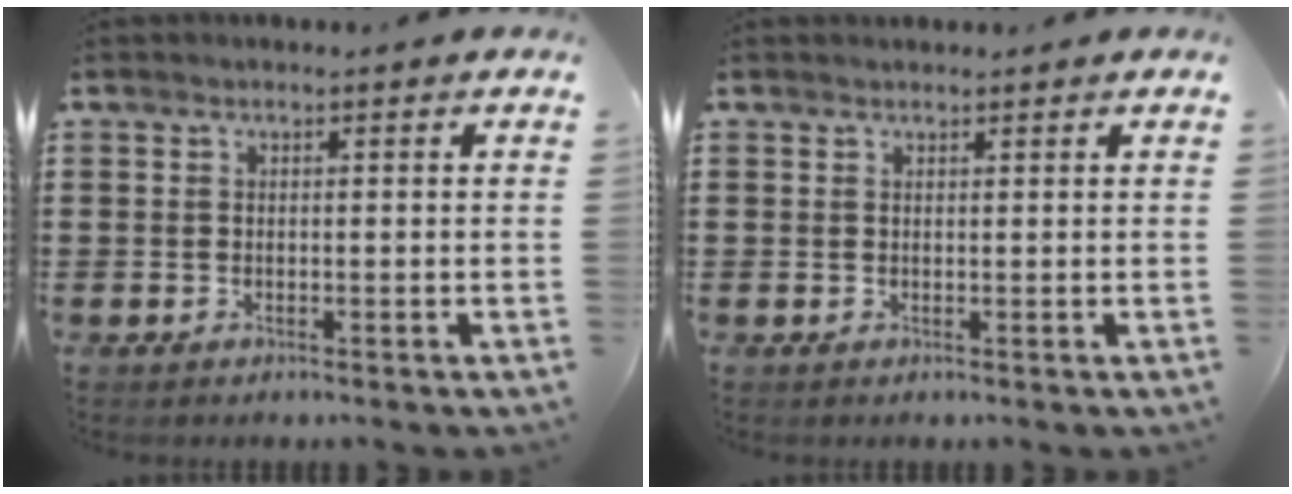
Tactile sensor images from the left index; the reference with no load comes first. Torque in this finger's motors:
{"motor_torque": [-0.12, -0.19, -0.20, -0.09]}